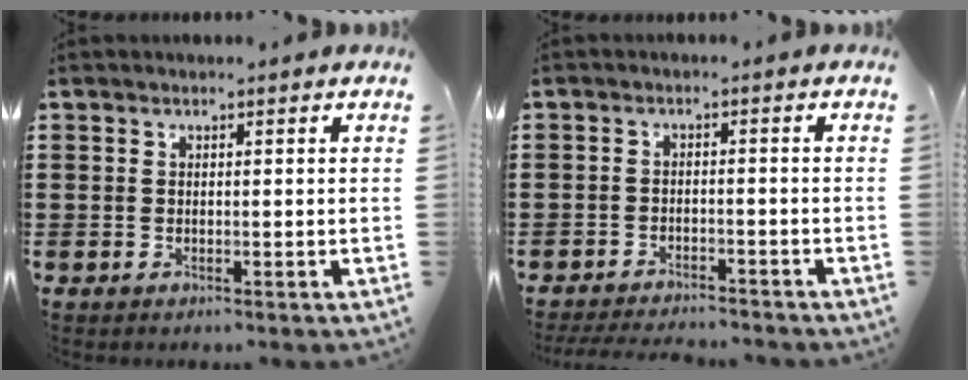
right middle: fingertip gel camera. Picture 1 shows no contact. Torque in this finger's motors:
{"motor_torque": [0.17, -0.17, 0.03, 0.08]}